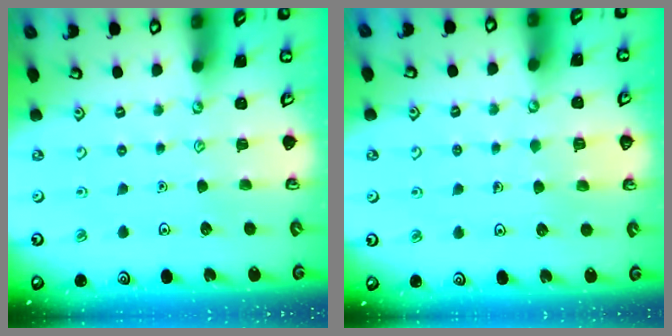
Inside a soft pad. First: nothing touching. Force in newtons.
{"total": 3.0, "press": 3.0, "slide": 0.2}